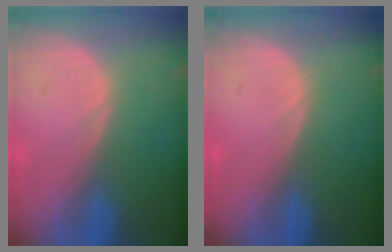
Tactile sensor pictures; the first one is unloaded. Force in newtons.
{"total": 0.0}